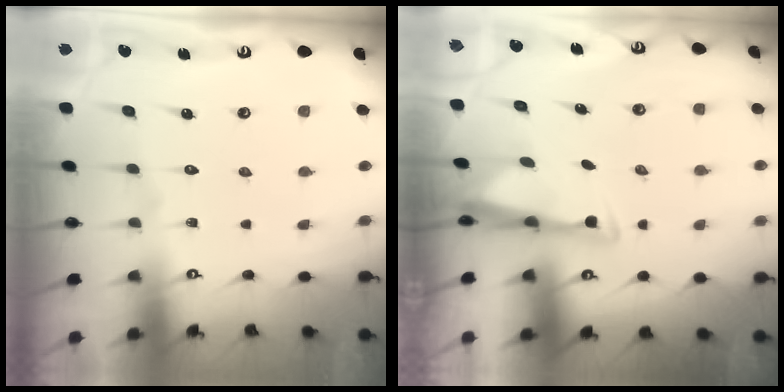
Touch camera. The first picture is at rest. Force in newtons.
{"total": 3.2, "press": 3.1, "slide": 0.9}